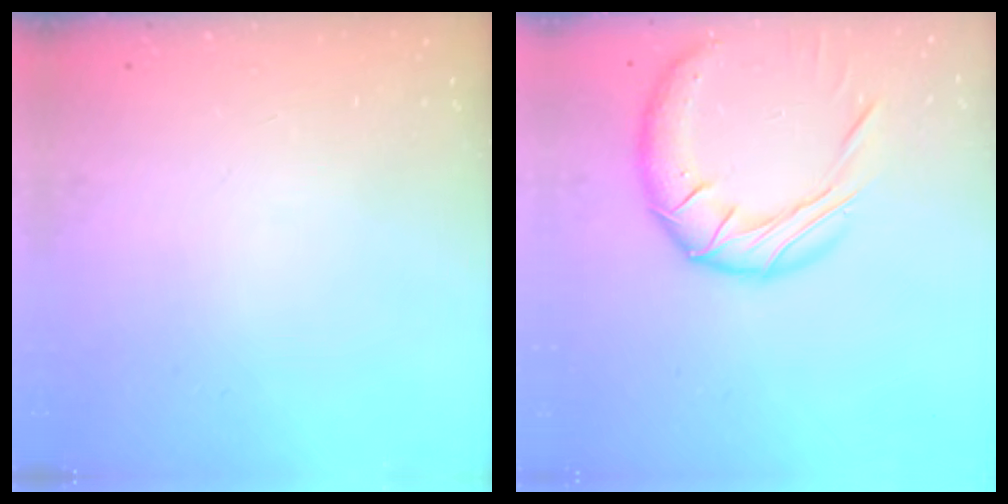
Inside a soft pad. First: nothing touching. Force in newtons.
{"total": 17.2, "press": 17.1, "slide": 1.9}